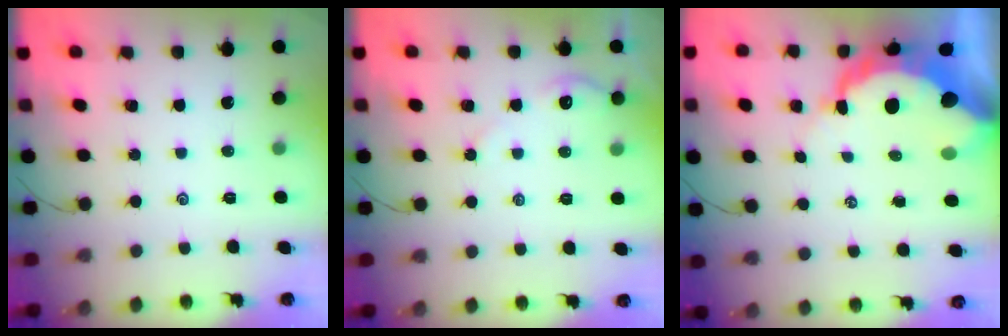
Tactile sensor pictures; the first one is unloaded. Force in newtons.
{"total": 3.3, "press": 3.3, "slide": 0.3}
{"total": 14.6, "press": 14.6, "slide": 1.4}